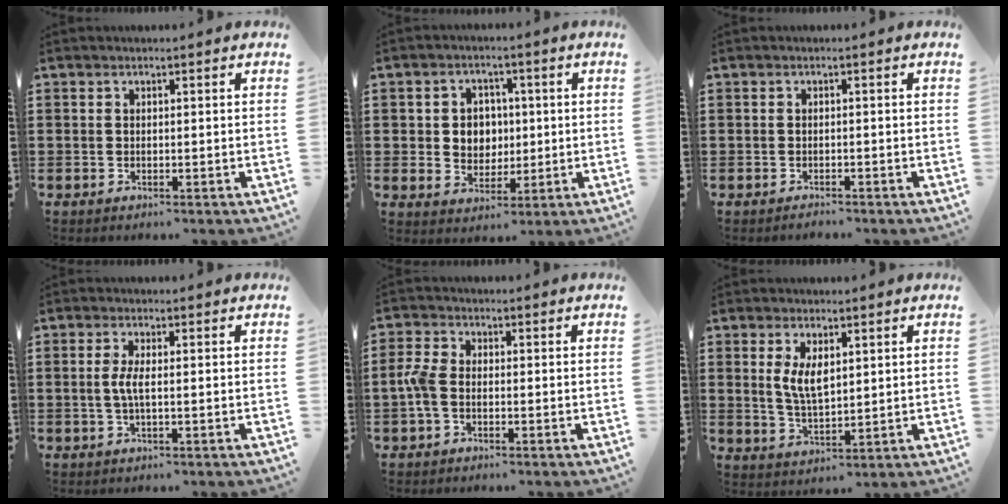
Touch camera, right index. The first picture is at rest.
{"total": 4.9, "force": [0.5, 4.5, 1.8], "torque": [-0.038, 0.008, 0.002]}
{"total": 0.8, "force": [-0.8, 0.2, 0.0], "torque": [-0.002, 0.003, -0.017]}
{"total": 2.9, "force": [-0.2, 0.5, 2.9], "torque": [-0.069, -0.007, -0.010]}
{"total": 3.6, "force": [-1.1, 2.0, 2.7], "torque": [-0.080, -0.007, -0.029]}
{"total": 4.8, "force": [1.3, 2.2, 4.0], "torque": [-0.085, 0.004, 0.023]}